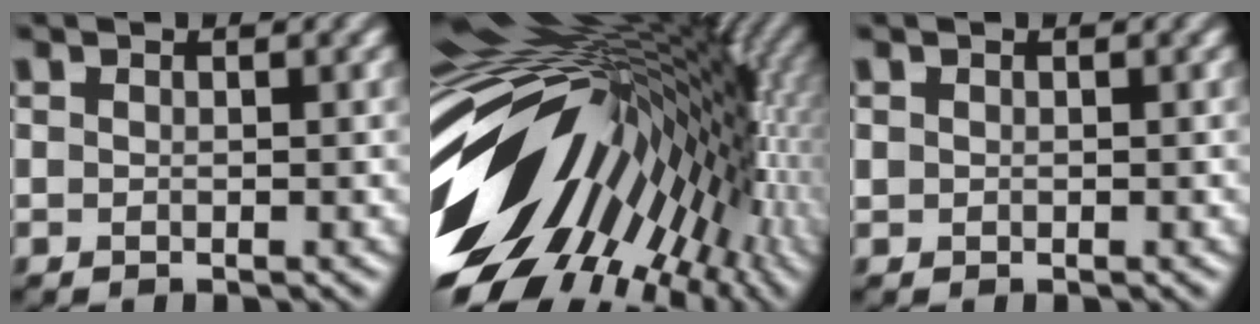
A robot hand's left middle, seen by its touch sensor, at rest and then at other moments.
{"total": 18.1, "force": [-1.6, 11.1, 14.2], "torque": [-0.205, -0.002, -0.022]}
{"total": 0.0}